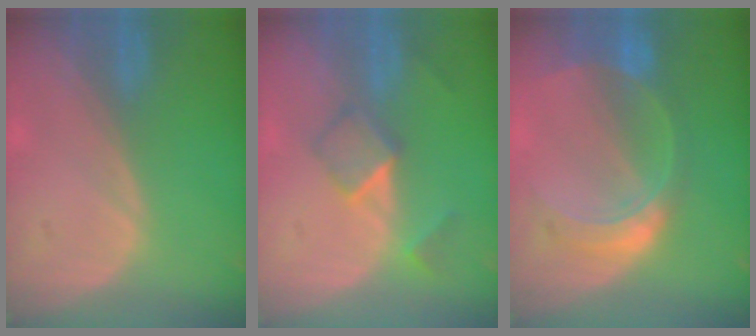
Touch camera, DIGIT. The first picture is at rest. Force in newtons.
{"total": 5.4, "press": 4.7, "slide": 2.5}
{"total": 7.6, "press": 6.6, "slide": 3.7}